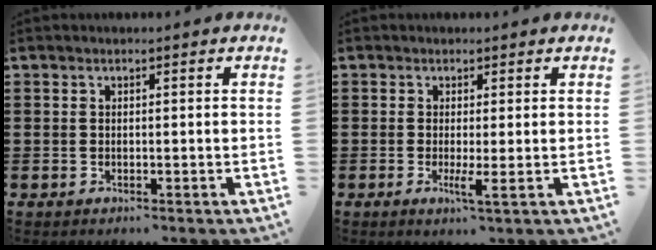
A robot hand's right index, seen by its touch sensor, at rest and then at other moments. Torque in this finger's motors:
{"motor_torque": [0.13, -0.10, 0.05, 0.05]}